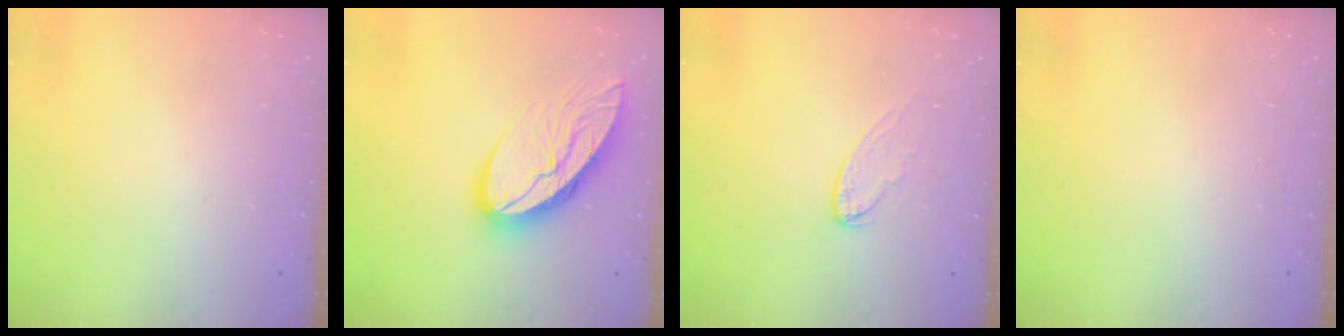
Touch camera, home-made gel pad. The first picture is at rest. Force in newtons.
{"total": 12.3, "press": 12.2, "slide": 1.1}
{"total": 5.9, "press": 5.9, "slide": 0.2}
{"total": 0.0}